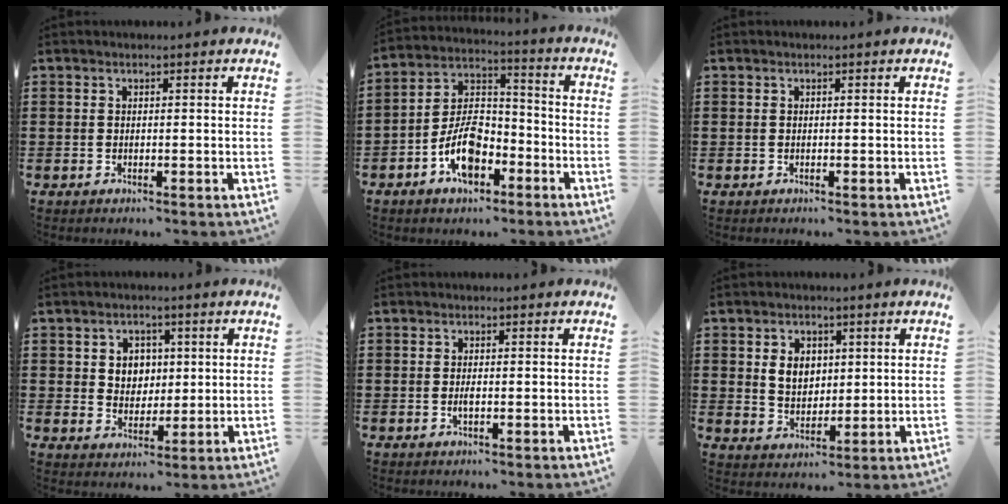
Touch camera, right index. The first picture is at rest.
{"total": 8.8, "force": [-4.5, 4.7, 6.0], "torque": [-0.129, 0.012, -0.084]}
{"total": 0.0}
{"total": 4.2, "force": [1.1, 3.8, 1.3], "torque": [-0.035, 0.011, 0.015]}
{"total": 1.1, "force": [-0.2, 0.2, 1.1], "torque": [-0.020, -0.004, -0.003]}
{"total": 4.7, "force": [1.1, 3.7, 2.8], "torque": [-0.059, 0.009, 0.015]}